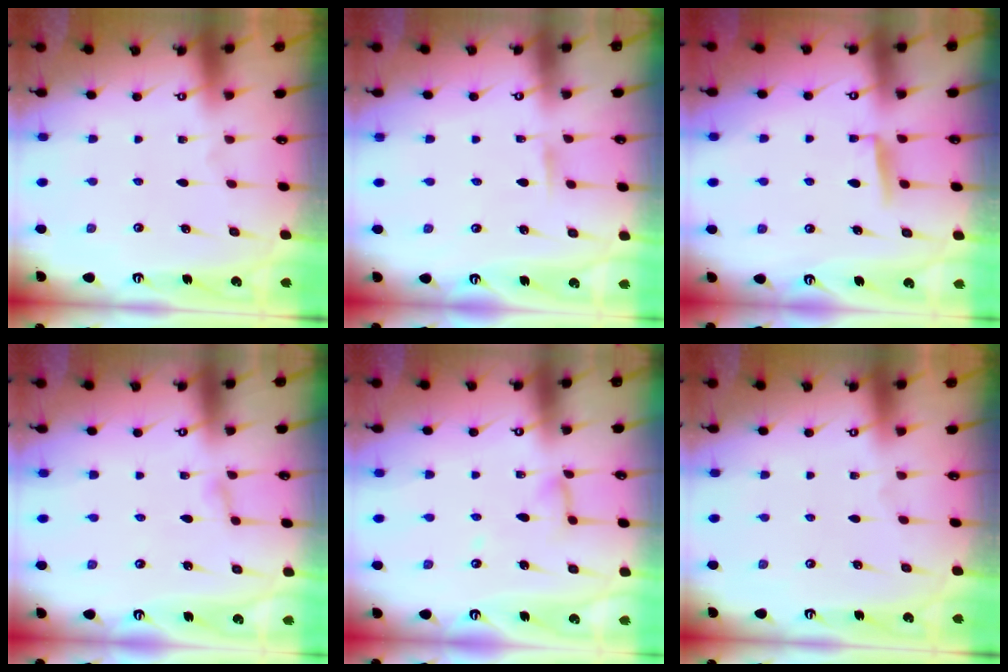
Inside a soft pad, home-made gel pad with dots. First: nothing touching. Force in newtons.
{"total": 2.7, "press": 2.7, "slide": 0.3}
{"total": 5.6, "press": 5.5, "slide": 0.7}
{"total": 2.8, "press": 2.8, "slide": 0.3}
{"total": 6.4, "press": 6.3, "slide": 0.5}
{"total": 0.0}